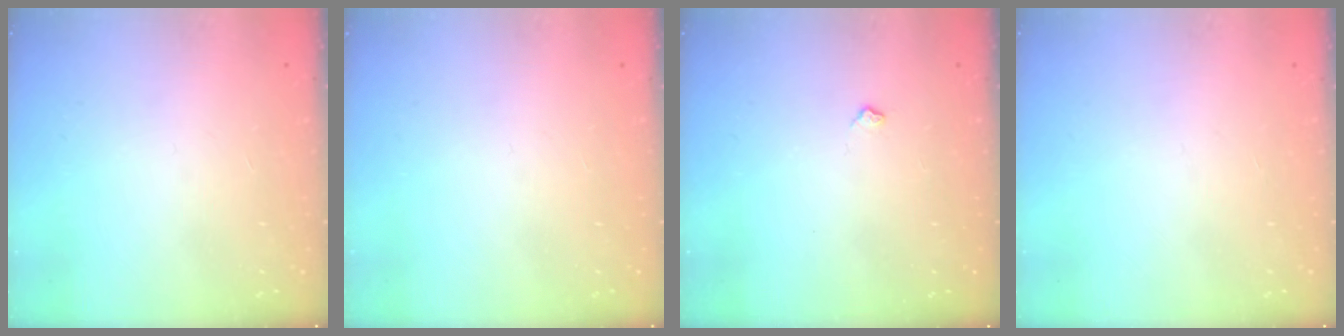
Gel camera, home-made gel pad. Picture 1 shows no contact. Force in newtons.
{"total": 0.0}
{"total": 3.6, "press": 3.6, "slide": 0.6}
{"total": 0.0}